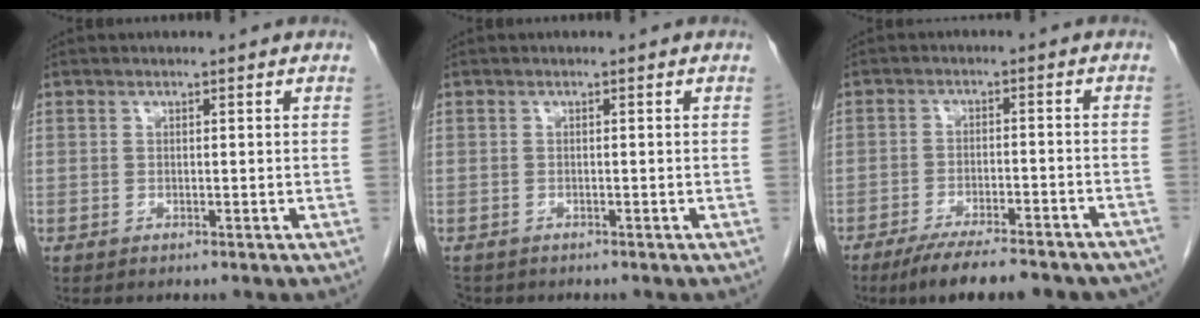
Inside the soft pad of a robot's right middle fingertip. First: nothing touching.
{"total": 2.1, "force": [-1.7, 1.2, 0.5], "torque": [-0.013, -0.002, -0.027]}
{"total": 15.0, "force": [-12.4, 3.4, 7.6], "torque": [-0.091, -0.004, -0.169]}